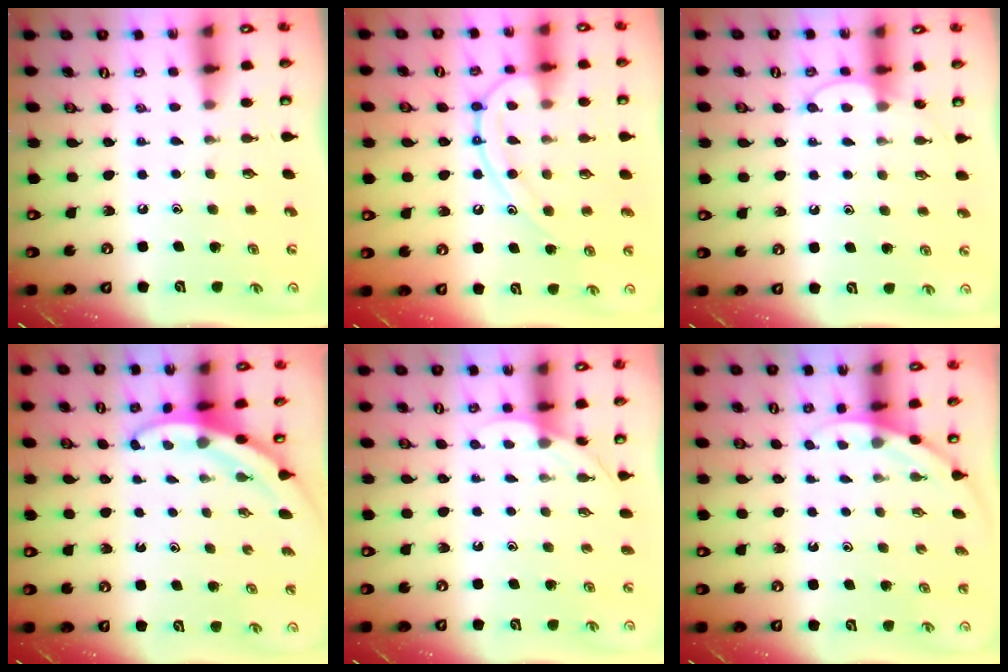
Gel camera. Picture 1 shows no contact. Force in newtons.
{"total": 14.0, "press": 14.0, "slide": 1.3}
{"total": 6.7, "press": 6.6, "slide": 0.6}
{"total": 3.4, "press": 3.4, "slide": 0.1}
{"total": 3.4, "press": 3.4, "slide": 0.2}
{"total": 3.2, "press": 3.2, "slide": 0.2}